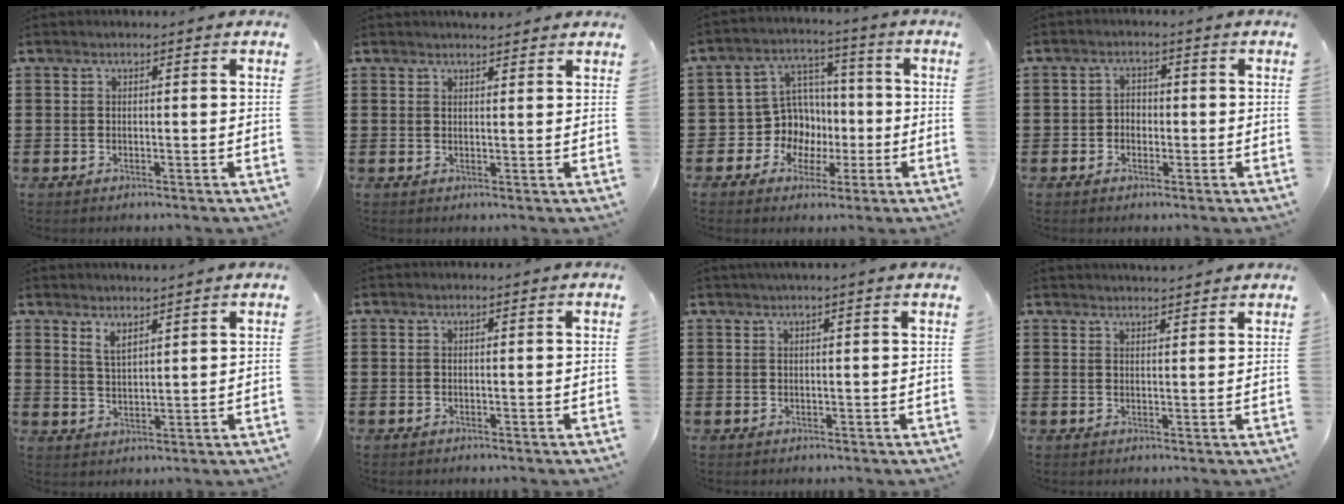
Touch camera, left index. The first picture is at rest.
{"total": 2.1, "force": [2.0, 0.3, 0.3], "torque": [-0.011, 0.002, 0.039]}
{"total": 9.0, "force": [-0.5, 8.5, 2.8], "torque": [-0.096, 0.006, -0.001]}
{"total": 1.9, "force": [-0.7, 1.6, 0.8], "torque": [-0.019, 0.006, -0.018]}
{"total": 3.1, "force": [2.7, 0.5, 1.4], "torque": [-0.032, -0.003, 0.049]}
{"total": 0.0}
{"total": 1.5, "force": [1.2, -0.3, 0.8], "torque": [-0.014, -0.002, 0.022]}
{"total": 2.2, "force": [2.2, -0.1, 0.1], "torque": [-0.007, -0.004, 0.044]}